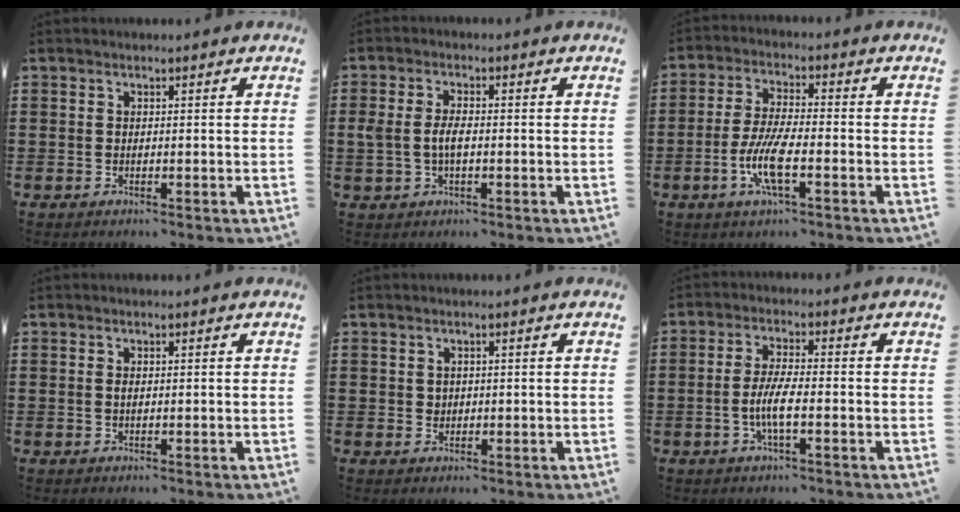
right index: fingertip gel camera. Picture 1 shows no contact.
{"total": 3.6, "force": [-0.3, 1.8, 3.1], "torque": [-0.081, -0.003, -0.013]}
{"total": 7.5, "force": [-2.7, 1.8, 6.7], "torque": [-0.143, -0.011, -0.054]}
{"total": 0.6, "force": [0.1, 0.3, 0.5], "torque": [-0.013, -0.001, 0.002]}
{"total": 1.1, "force": [0.5, 1.0, 0.1], "torque": [-0.005, 0.005, 0.009]}
{"total": 5.0, "force": [-1.6, 0.8, 4.7], "torque": [-0.102, -0.005, -0.036]}